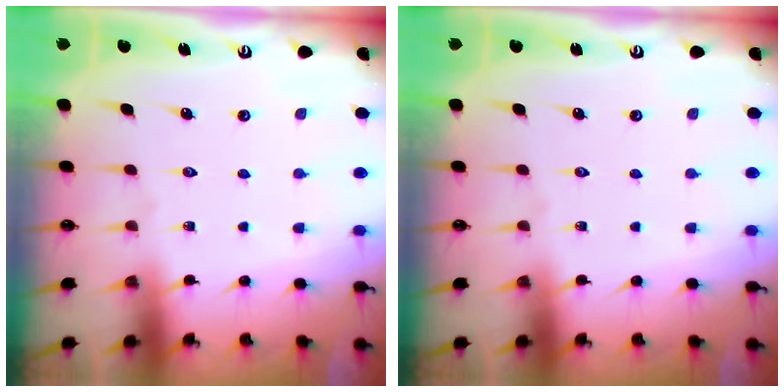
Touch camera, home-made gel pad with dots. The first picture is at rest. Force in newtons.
{"total": 0.0}